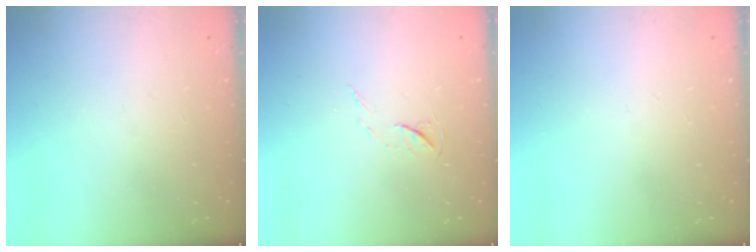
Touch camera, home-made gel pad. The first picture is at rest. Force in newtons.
{"total": 4.6, "press": 4.6, "slide": 0.6}
{"total": 0.0}